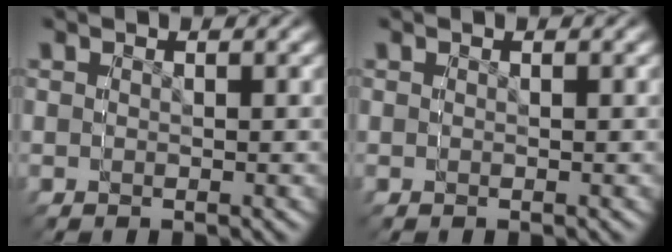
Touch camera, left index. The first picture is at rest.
{"total": 0.0}